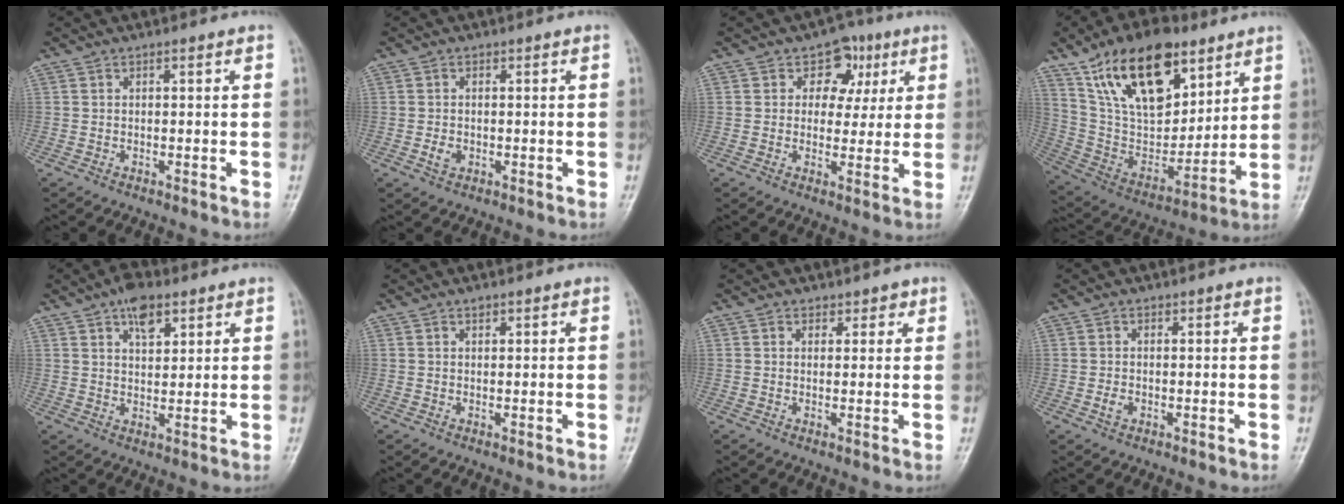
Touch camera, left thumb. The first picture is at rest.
{"total": 2.1, "force": [-0.5, 1.7, 1.2], "torque": [-0.015, 0.001, -0.007]}
{"total": 7.2, "force": [2.8, 5.8, 3.3], "torque": [0.002, -0.001, 0.032]}
{"total": 23.6, "force": [13.4, 12.3, 15.1], "torque": [-0.228, -0.045, 0.249]}
{"total": 6.4, "force": [3.7, 3.3, 4.0], "torque": [-0.047, -0.014, 0.057]}
{"total": 0.9, "force": [0.6, 0.5, 0.5], "torque": [-0.004, -0.003, 0.008]}
{"total": 2.3, "force": [1.5, 1.7, 0.3], "torque": [0.022, -0.006, 0.014]}
{"total": 1.6, "force": [-0.4, 1.2, 0.9], "torque": [-0.013, 0.001, -0.008]}